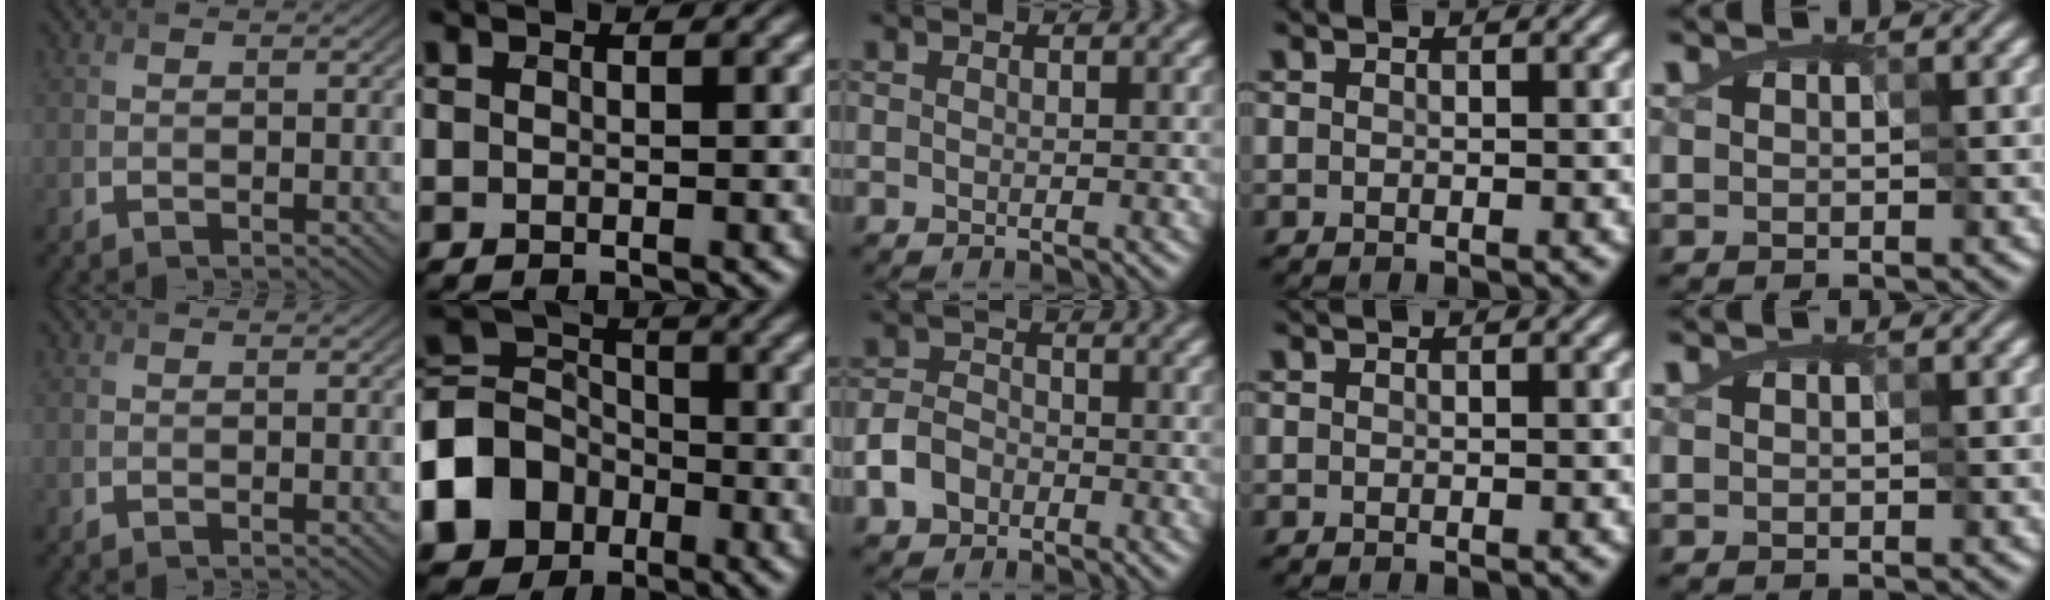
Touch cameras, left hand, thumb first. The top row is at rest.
{"index": {"total": 8.1, "force": [-3.5, 6.4, 3.5], "torque": [-0.080, 0.001, -0.083]}, "middle": {"total": 3.5, "force": [-2.0, 2.4, 1.5], "torque": [-0.035, 0.004, -0.046]}}